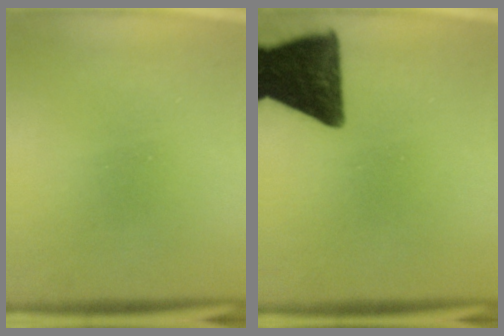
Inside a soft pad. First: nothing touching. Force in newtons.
{"total": 13.4}